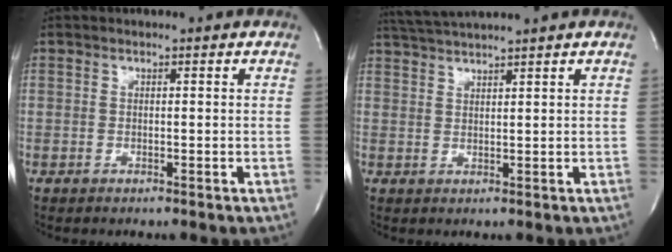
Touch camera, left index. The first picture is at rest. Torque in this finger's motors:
{"motor_torque": [0.94, -1.19, 0.11, 0.04]}